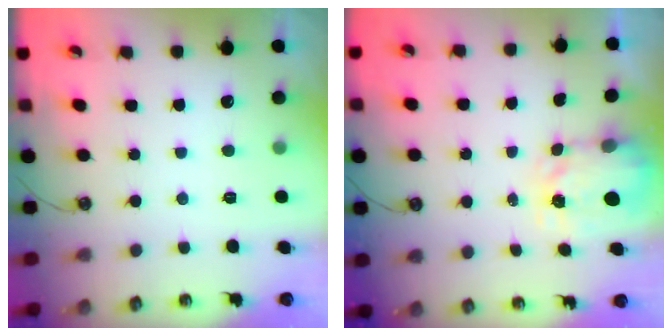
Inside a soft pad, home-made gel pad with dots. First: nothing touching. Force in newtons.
{"total": 3.6, "press": 3.5, "slide": 0.5}